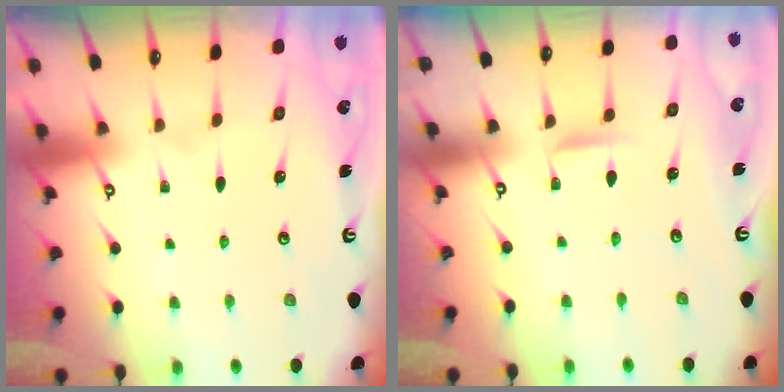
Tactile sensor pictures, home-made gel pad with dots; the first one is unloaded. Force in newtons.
{"total": 3.2, "press": 3.2, "slide": 0.4}